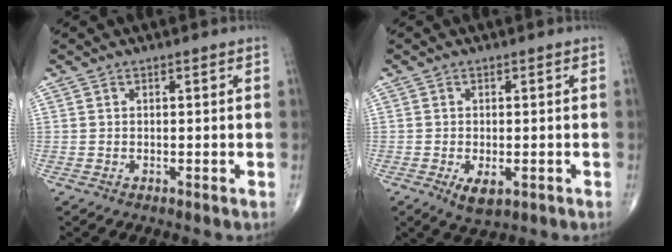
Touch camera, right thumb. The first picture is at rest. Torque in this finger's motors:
{"motor_torque": [0.12, 0.06, 0.09, 0.27, 0.12]}